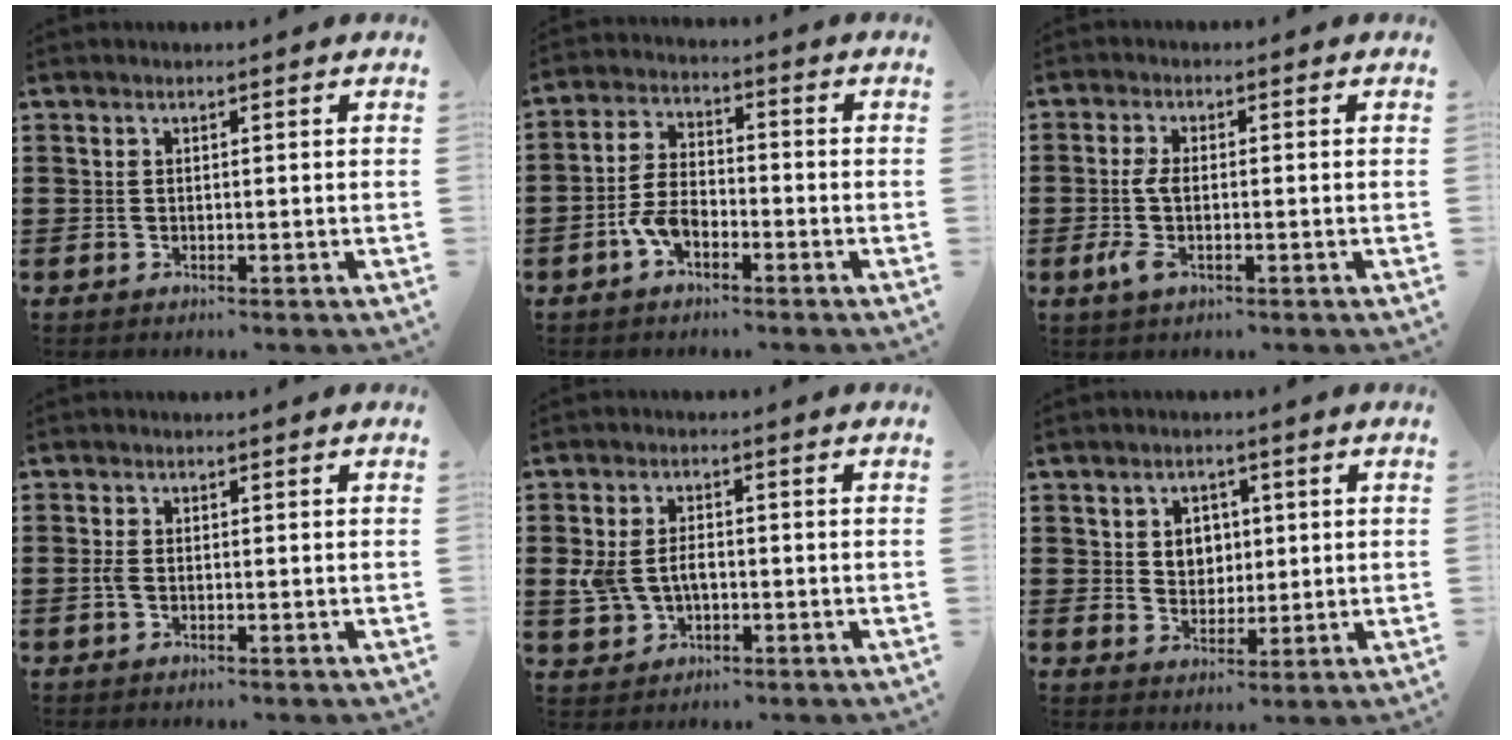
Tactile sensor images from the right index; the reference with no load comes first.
{"total": 5.7, "force": [-2.6, 3.2, 3.9], "torque": [-0.101, 0.003, -0.057]}
{"total": 3.8, "force": [-0.8, 1.4, 3.5], "torque": [-0.093, -0.009, -0.022]}
{"total": 1.4, "force": [-0.3, 0.7, 1.2], "torque": [-0.031, -0.002, -0.009]}
{"total": 4.3, "force": [-0.4, 3.1, 3.0], "torque": [-0.075, 0.004, -0.011]}
{"total": 3.7, "force": [1.1, 3.3, 1.3], "torque": [-0.030, 0.008, 0.015]}